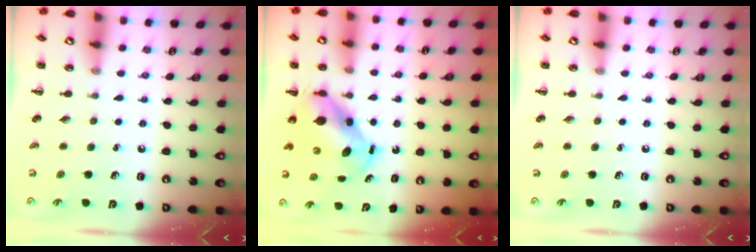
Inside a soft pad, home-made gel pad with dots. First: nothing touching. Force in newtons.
{"total": 6.5, "press": 6.3, "slide": 1.4}
{"total": 0.0}